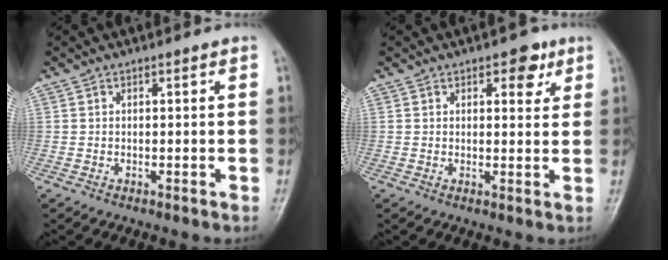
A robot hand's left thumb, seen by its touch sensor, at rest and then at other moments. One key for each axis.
{"total": 4.5, "fx": 2.4, "fy": 2.4, "fz": 2.9, "tx": -0.014, "ty": -0.008, "tz": 0.026}